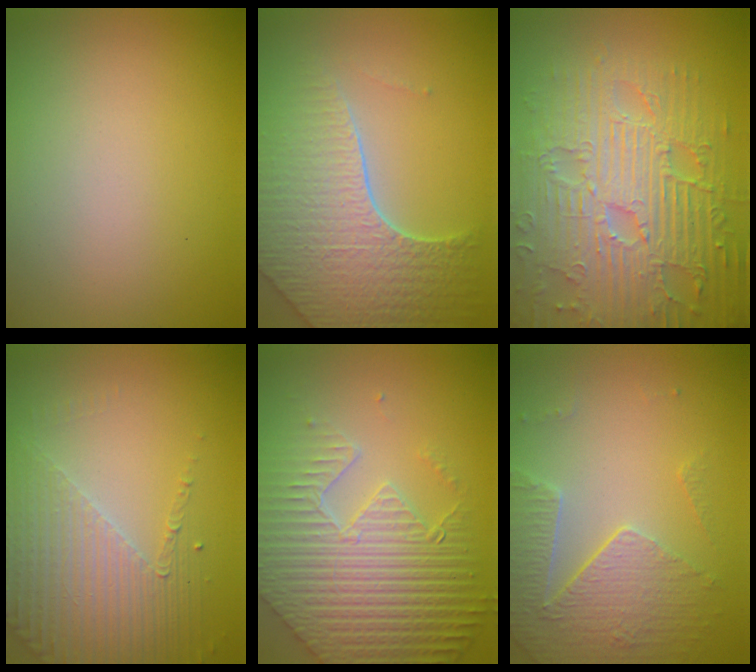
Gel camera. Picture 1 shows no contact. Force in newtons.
{"total": 8.0, "press": 5.6, "slide": 5.6}
{"total": 9.4, "press": 6.8, "slide": 6.4}
{"total": 4.5, "press": 3.4, "slide": 2.9}
{"total": 8.9, "press": 6.3, "slide": 6.2}
{"total": 3.7, "press": 3.6, "slide": 0.9}